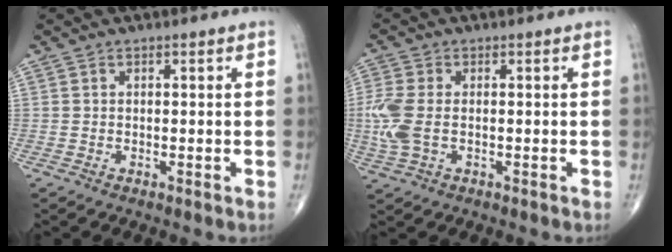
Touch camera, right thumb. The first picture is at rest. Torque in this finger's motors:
{"motor_torque": [0.19, 0.11, 0.72, 0.12, 0.07]}